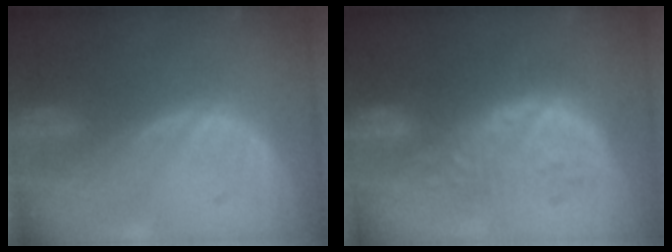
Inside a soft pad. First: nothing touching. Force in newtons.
{"total": 9.3, "press": 8.4, "slide": 3.9}